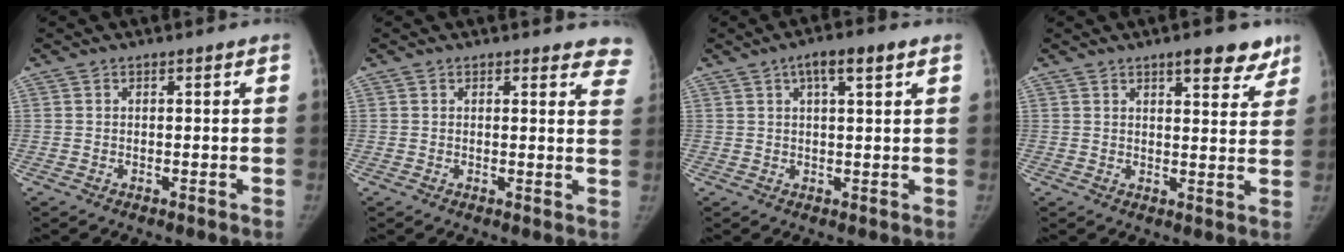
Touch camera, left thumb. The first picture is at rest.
{"total": 7.2, "force": [6.7, 2.3, 1.4], "torque": [0.031, -0.030, 0.041]}
{"total": 5.3, "force": [2.6, 1.4, 4.4], "torque": [-0.065, 0.005, 0.040]}
{"total": 7.6, "force": [5.2, 2.7, 4.8], "torque": [-0.028, -0.025, 0.067]}